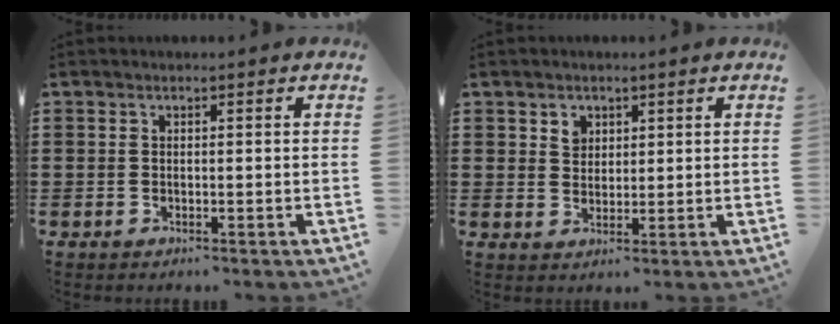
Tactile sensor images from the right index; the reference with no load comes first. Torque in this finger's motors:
{"motor_torque": [0.01, 0.00, 0.01, 0.03]}